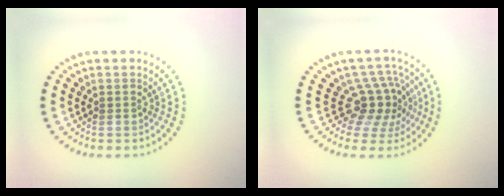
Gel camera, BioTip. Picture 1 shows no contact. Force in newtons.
{"total": 4.0, "press": 2.9, "slide": 2.8}